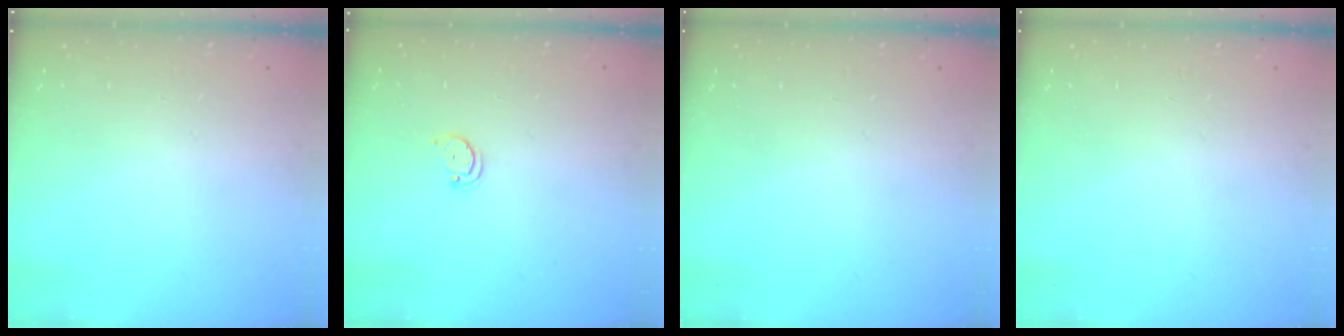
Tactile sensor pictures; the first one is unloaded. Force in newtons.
{"total": 2.5, "press": 2.4, "slide": 0.4}
{"total": 0.0}
{"total": 0.0}